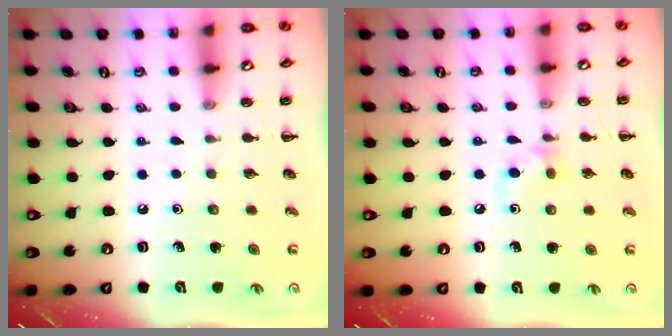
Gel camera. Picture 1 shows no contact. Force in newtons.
{"total": 6.3, "press": 6.1, "slide": 1.6}